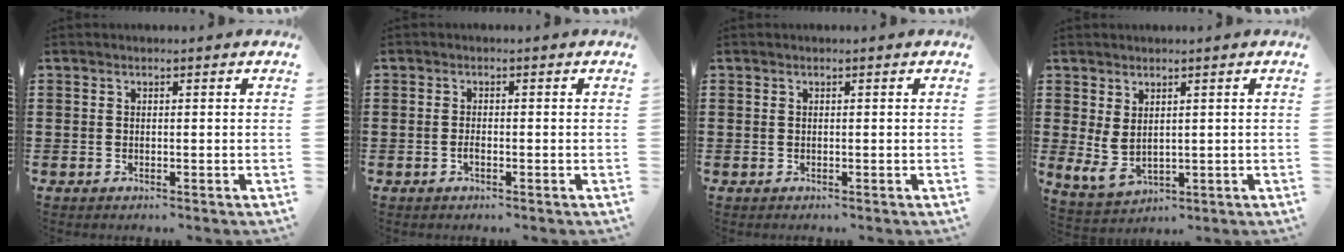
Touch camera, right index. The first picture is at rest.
{"total": 0.8, "force": [-0.5, 0.2, 0.6], "torque": [-0.011, -0.004, -0.008]}
{"total": 0.0}
{"total": 3.2, "force": [1.4, 1.8, 2.2], "torque": [-0.069, -0.008, 0.023]}